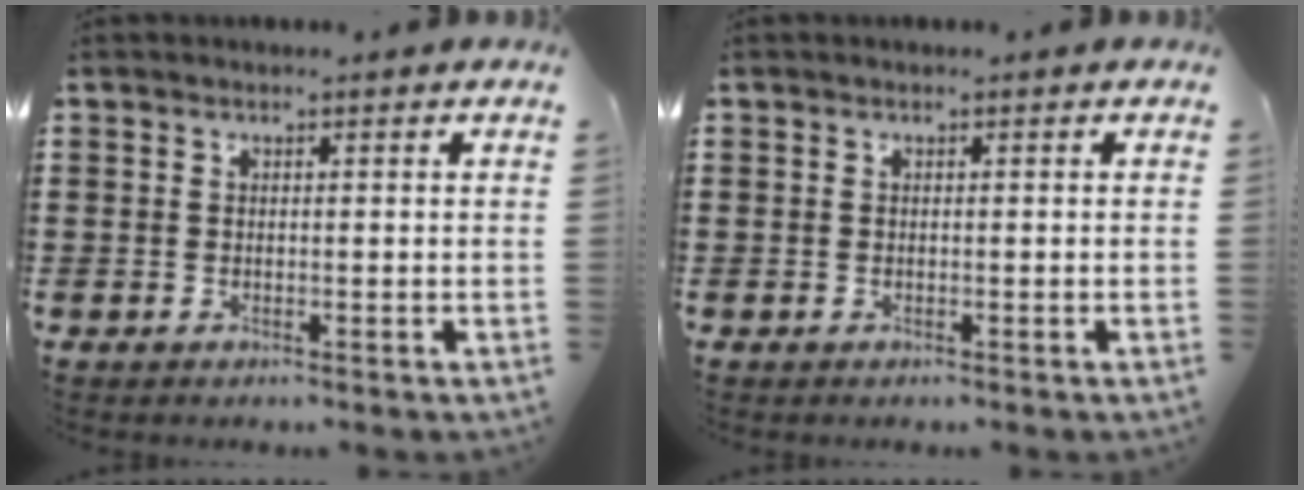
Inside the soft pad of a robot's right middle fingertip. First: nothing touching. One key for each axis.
{"total": 0.0}